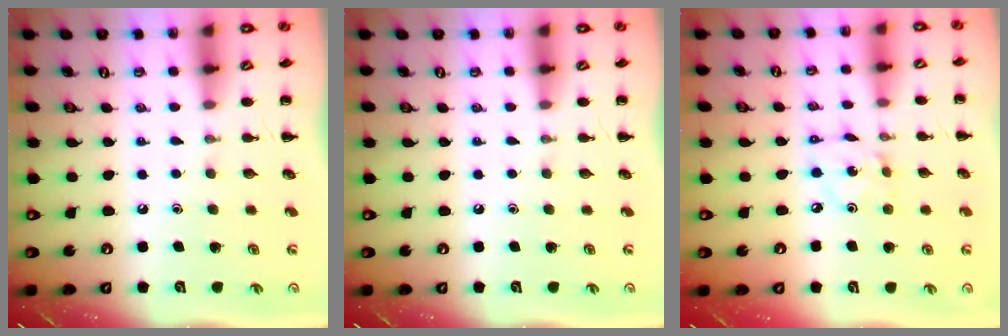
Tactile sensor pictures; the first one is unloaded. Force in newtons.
{"total": 0.0}
{"total": 2.3, "press": 2.3, "slide": 0.1}